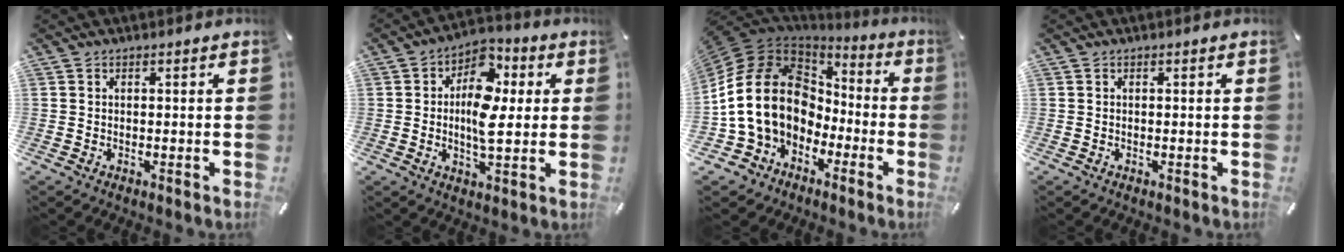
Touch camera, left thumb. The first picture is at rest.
{"total": 11.8, "force": [1.5, 7.0, 9.4], "torque": [-0.149, -0.009, 0.024]}
{"total": 19.3, "force": [-0.4, 15.4, 11.6], "torque": [-0.260, 0.011, -0.006]}
{"total": 0.0}